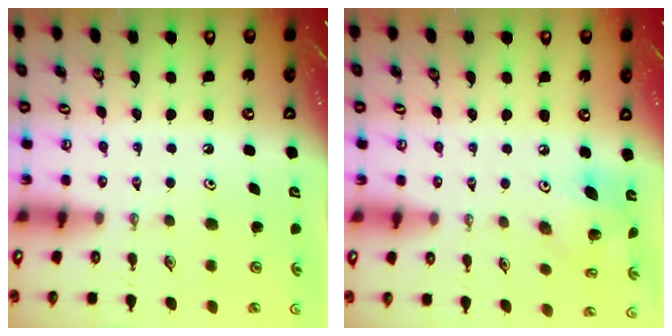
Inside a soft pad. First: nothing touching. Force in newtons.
{"total": 11.4, "press": 11.3, "slide": 1.9}